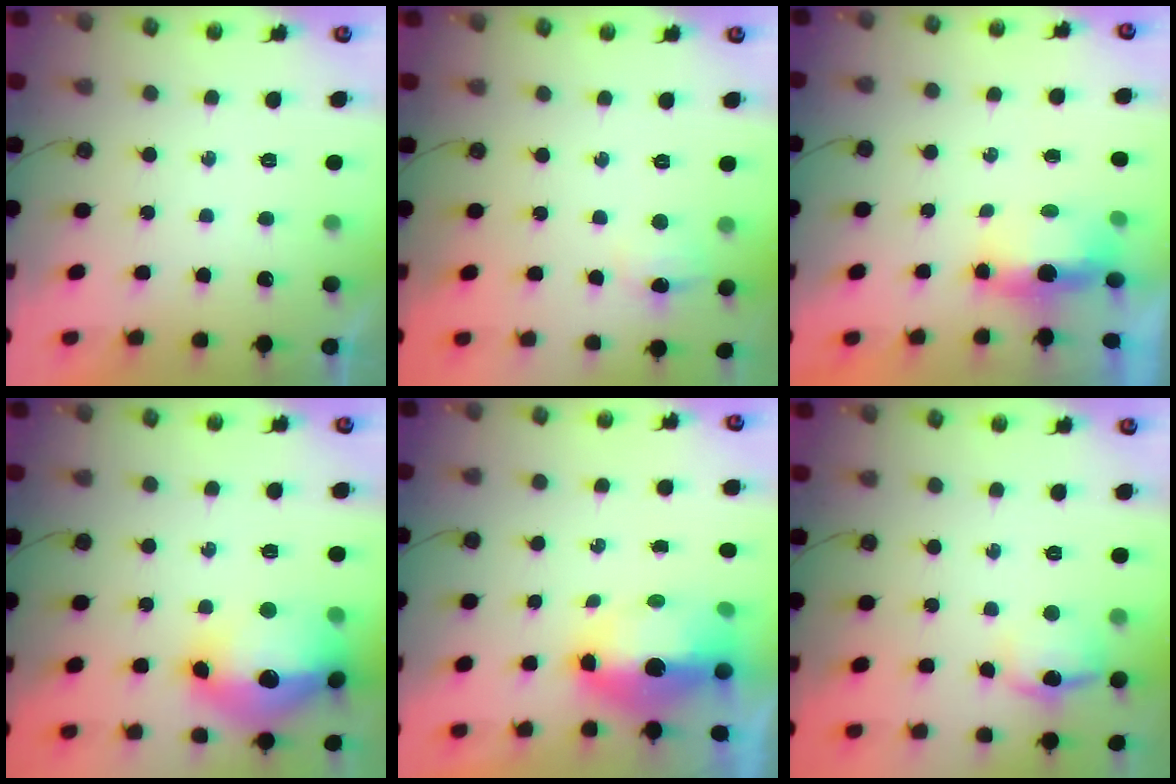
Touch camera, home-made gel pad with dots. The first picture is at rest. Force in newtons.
{"total": 5.6, "press": 5.5, "slide": 0.8}
{"total": 10.5, "press": 6.1, "slide": 8.5}
{"total": 19.8, "press": 19.7, "slide": 1.8}
{"total": 10.8, "press": 10.6, "slide": 1.6}
{"total": 11.3, "press": 11.3, "slide": 0.9}